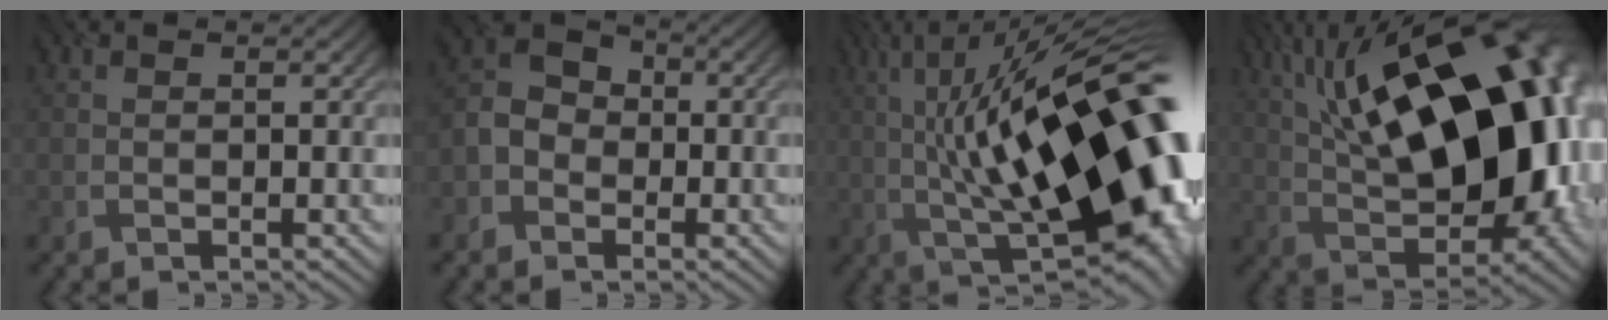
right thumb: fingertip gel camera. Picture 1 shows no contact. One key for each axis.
{"total": 5.2, "fx": -2.1, "fy": 4.1, "fz": 2.4, "tx": -0.062, "ty": 0.002, "tz": -0.055}
{"total": 20.7, "fx": 0.4, "fy": 7.5, "fz": 19.3, "tx": -0.302, "ty": 0.035, "tz": 0.003}
{"total": 20.6, "fx": 4.6, "fy": 10.1, "fz": 17.3, "tx": -0.255, "ty": 0.043, "tz": 0.059}